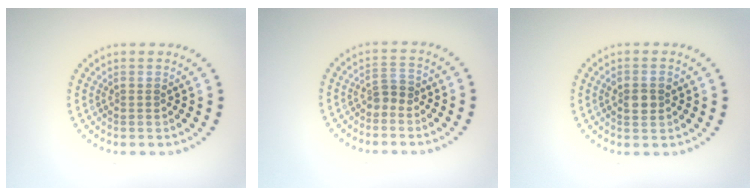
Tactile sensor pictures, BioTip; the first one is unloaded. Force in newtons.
{"total": 1.3, "press": 1.0, "slide": 0.8}
{"total": 2.5, "press": 2.5, "slide": 0.1}